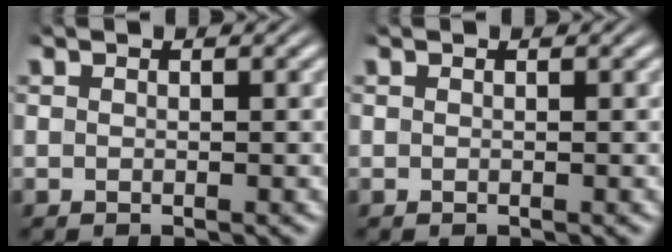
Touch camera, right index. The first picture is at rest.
{"total": 0.0}